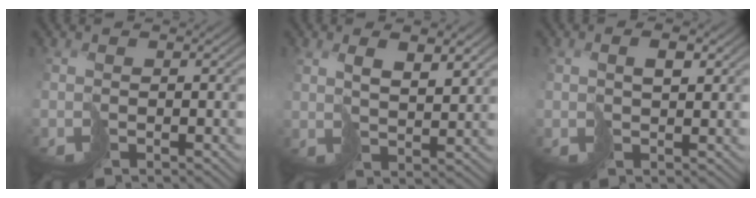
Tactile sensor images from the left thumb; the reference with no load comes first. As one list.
[{"total": 4.9, "force": [3.1, 1.6, 3.5], "torque": [-0.058, -0.002, 0.062]}, {"total": 2.3, "force": [1.2, 0.8, 1.8], "torque": [-0.035, 0.004, 0.023]}]